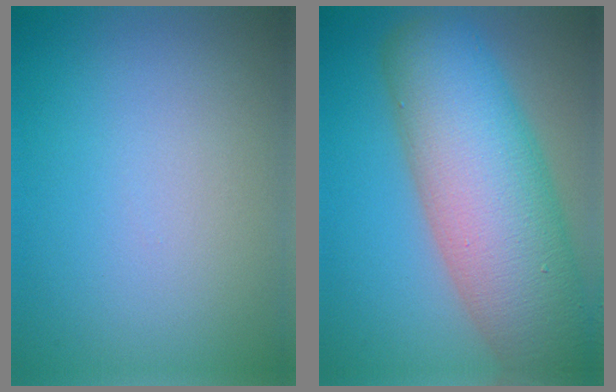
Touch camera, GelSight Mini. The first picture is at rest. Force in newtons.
{"total": 13.2, "press": 13.2, "slide": 0.7}